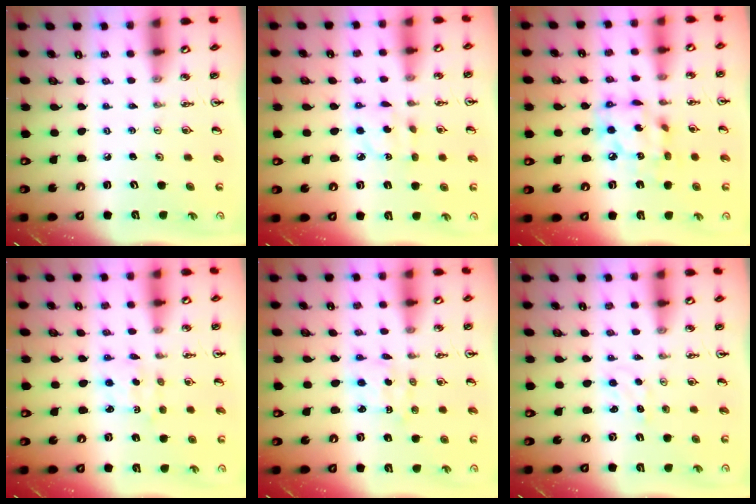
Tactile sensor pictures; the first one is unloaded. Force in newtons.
{"total": 4.2, "press": 4.2, "slide": 0.3}
{"total": 13.7, "press": 13.6, "slide": 1.3}
{"total": 2.2, "press": 2.2, "slide": 0.4}
{"total": 2.1, "press": 2.0, "slide": 0.6}
{"total": 2.3, "press": 2.3, "slide": 0.2}